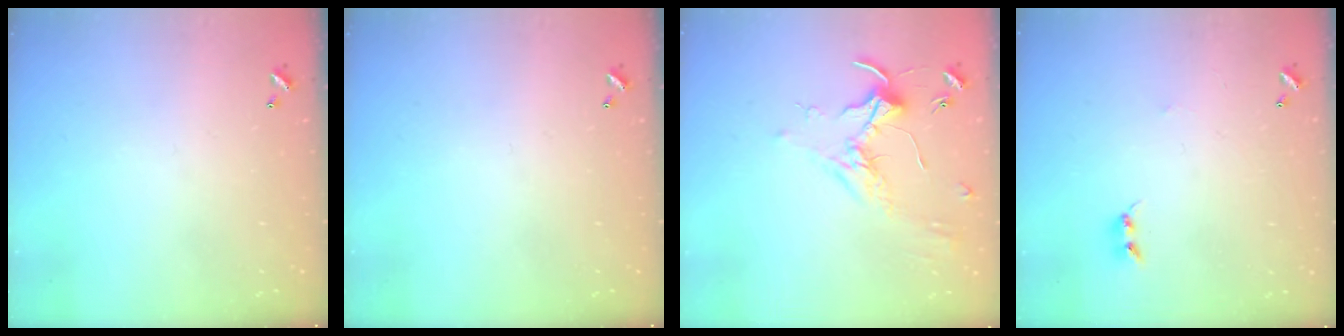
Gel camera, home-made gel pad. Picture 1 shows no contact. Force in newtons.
{"total": 0.0}
{"total": 1.7, "press": 1.7, "slide": 0.4}
{"total": 2.5, "press": 2.5, "slide": 0.4}